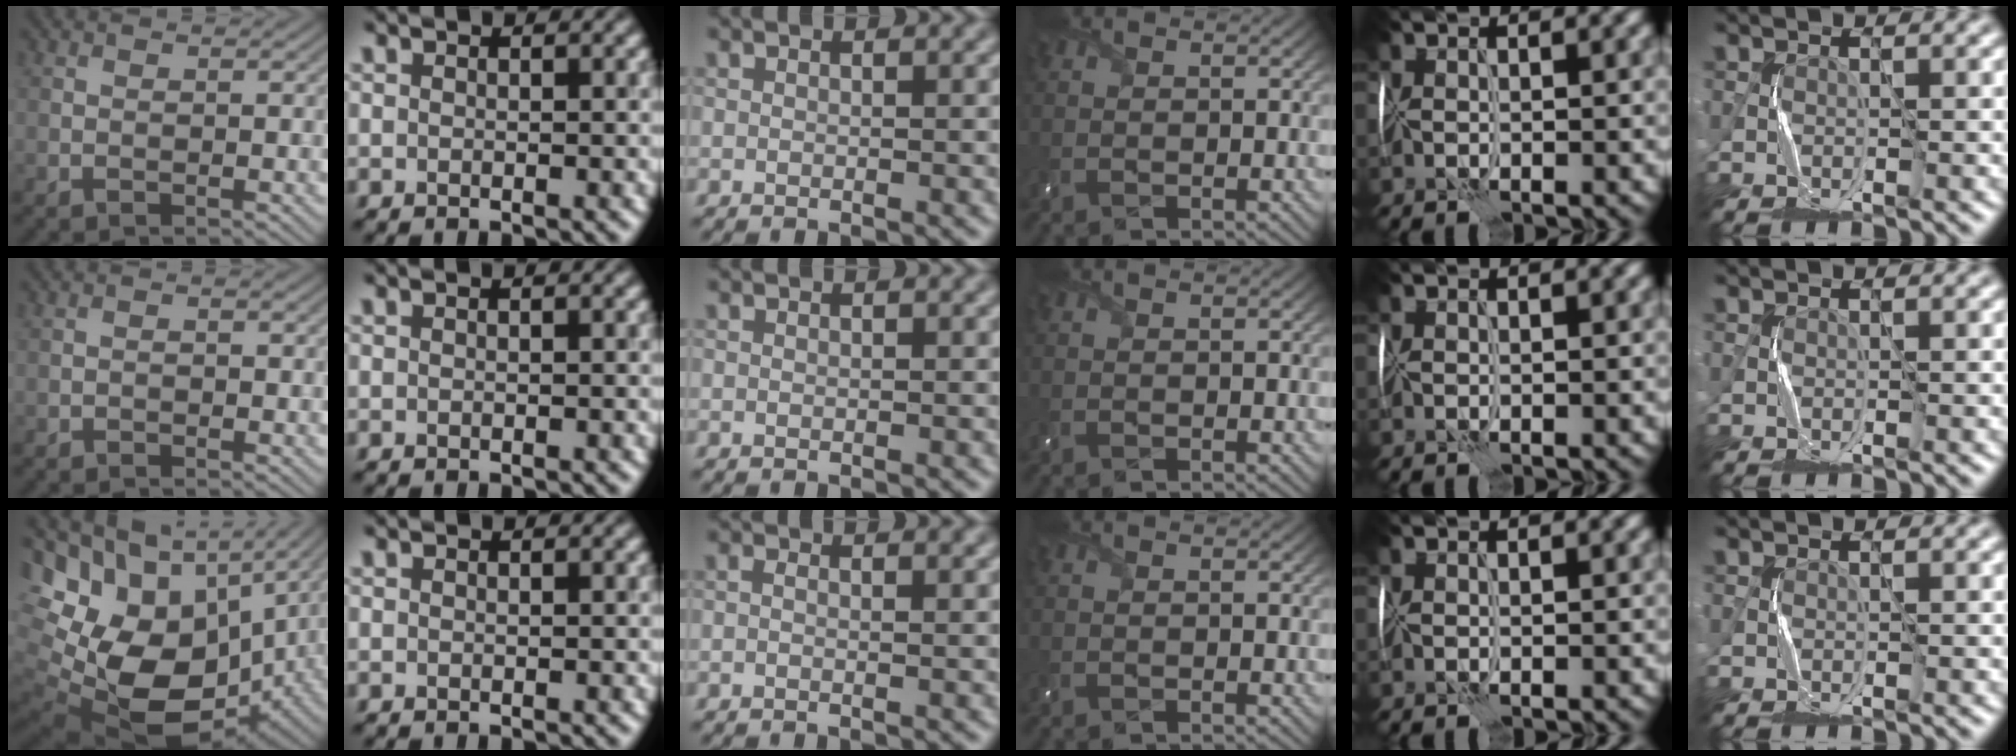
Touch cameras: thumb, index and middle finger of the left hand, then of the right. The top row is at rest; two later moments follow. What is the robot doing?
{"motion": "wrap", "object": "cellophane"}